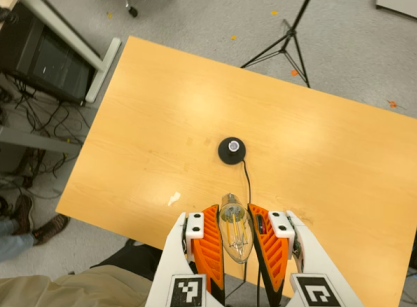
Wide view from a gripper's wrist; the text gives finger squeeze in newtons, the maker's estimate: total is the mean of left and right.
{"total": 20.6, "left": 22.4, "right": 18.8}